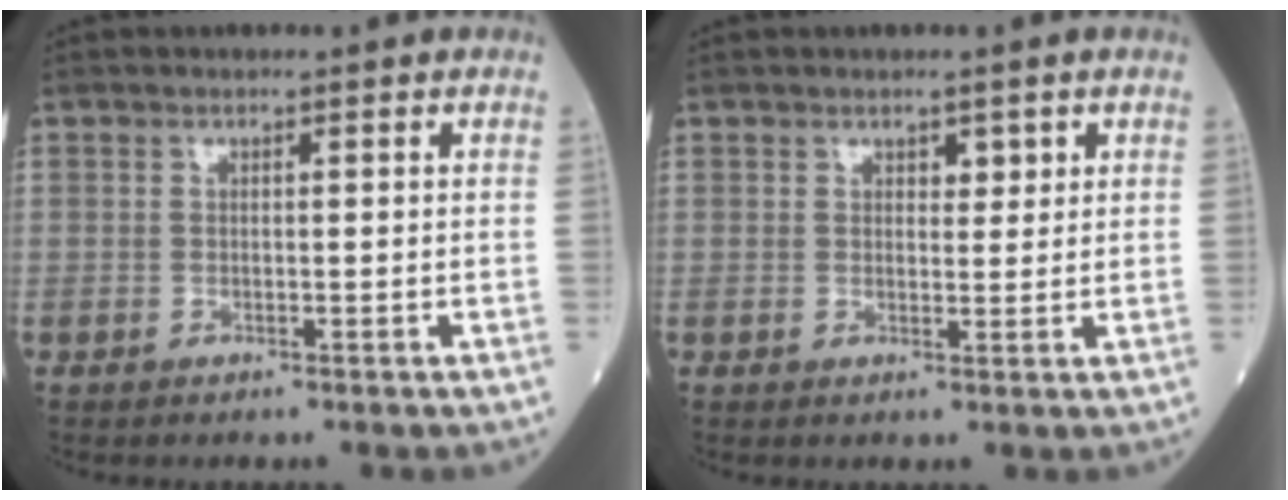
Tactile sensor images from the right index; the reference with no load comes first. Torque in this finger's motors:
{"motor_torque": [-0.04, 0.04, -0.02, -0.01]}